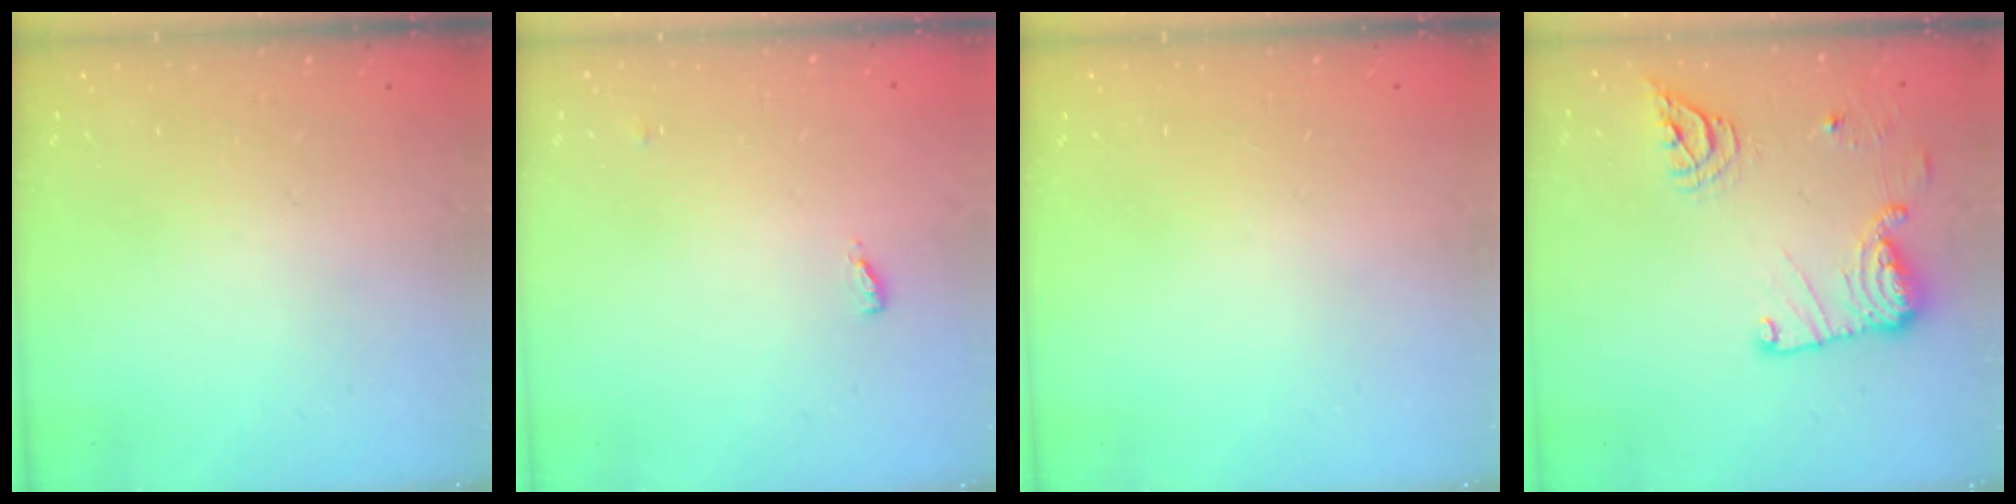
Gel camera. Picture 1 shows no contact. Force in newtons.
{"total": 3.4, "press": 3.2, "slide": 1.2}
{"total": 0.0}
{"total": 15.4, "press": 15.3, "slide": 1.5}